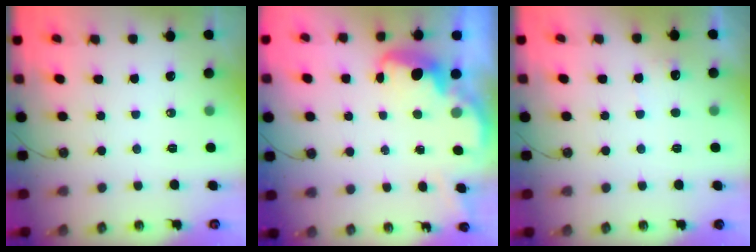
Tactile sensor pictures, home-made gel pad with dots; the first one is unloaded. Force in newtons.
{"total": 2.7, "press": 2.6, "slide": 0.5}
{"total": 4.9, "press": 4.8, "slide": 1.3}